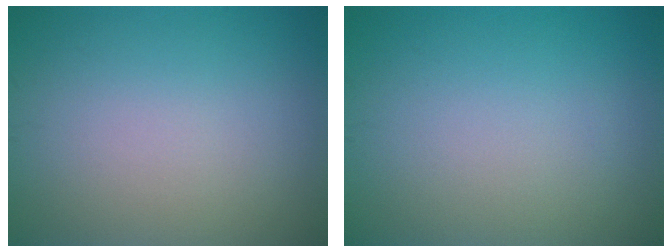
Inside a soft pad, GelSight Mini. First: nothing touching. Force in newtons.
{"total": 0.0}